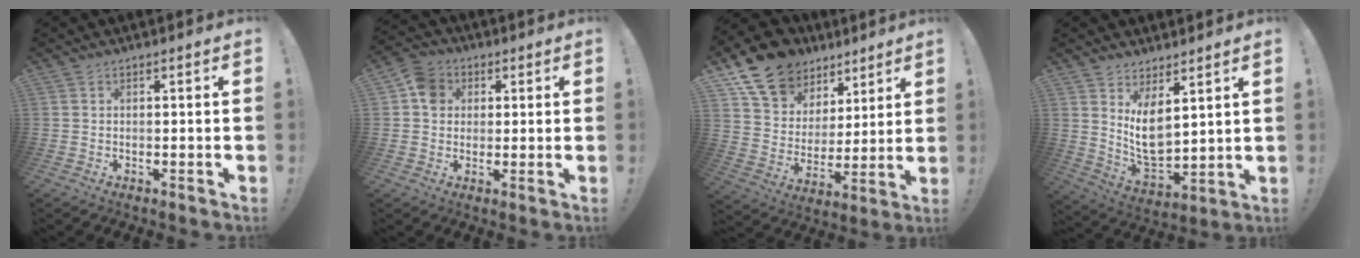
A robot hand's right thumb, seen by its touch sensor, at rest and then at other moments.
{"total": 7.3, "force": [1.9, 6.2, 3.2], "torque": [-0.032, 0.005, 0.037]}
{"total": 16.1, "force": [11.1, 10.6, 4.9], "torque": [-0.088, -0.072, 0.219]}
{"total": 9.8, "force": [5.1, 5.1, 6.7], "torque": [-0.120, -0.050, 0.100]}